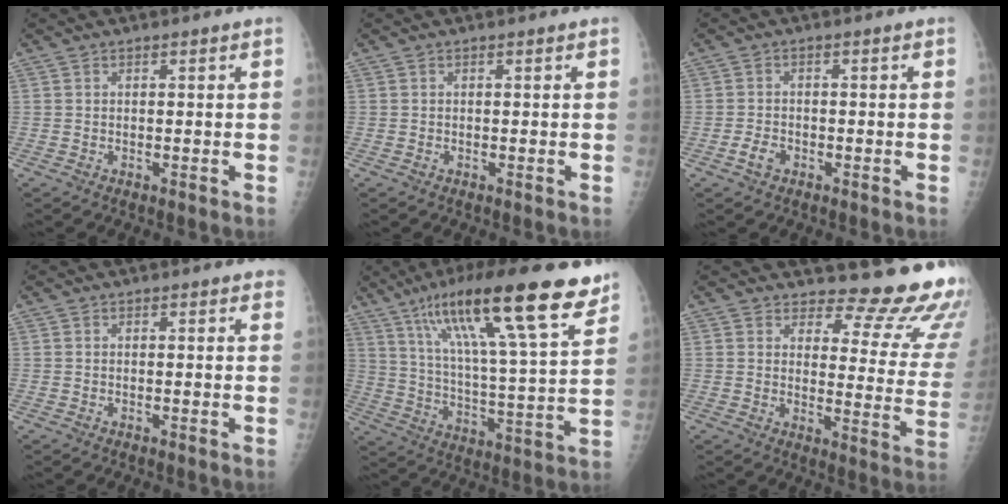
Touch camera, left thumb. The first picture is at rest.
{"total": 0.0}
{"total": 2.5, "force": [-1.4, 1.7, 1.4], "torque": [-0.025, 0.007, -0.023]}
{"total": 1.2, "force": [1.0, 0.4, 0.6], "torque": [0.001, 0.001, 0.007]}
{"total": 24.8, "force": [15.4, 4.4, 19.0], "torque": [-0.296, -0.040, 0.253]}
{"total": 16.3, "force": [15.3, 3.8, 4.2], "torque": [-0.002, -0.168, 0.163]}